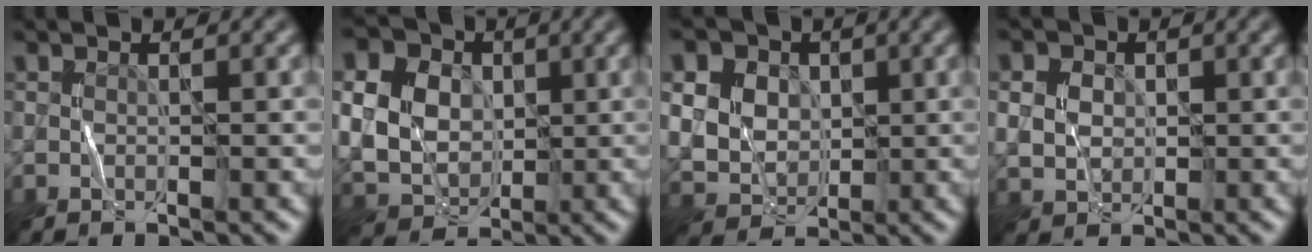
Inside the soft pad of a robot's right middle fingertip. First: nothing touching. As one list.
[{"total": 15.3, "force": [3.0, 13.2, 7.2], "torque": [-0.177, 0.034, 0.038]}, {"total": 14.0, "force": [4.5, 11.5, 6.6], "torque": [-0.150, 0.036, 0.066]}, {"total": 7.5, "force": [2.7, 6.0, 3.6], "torque": [-0.079, 0.032, 0.027]}]